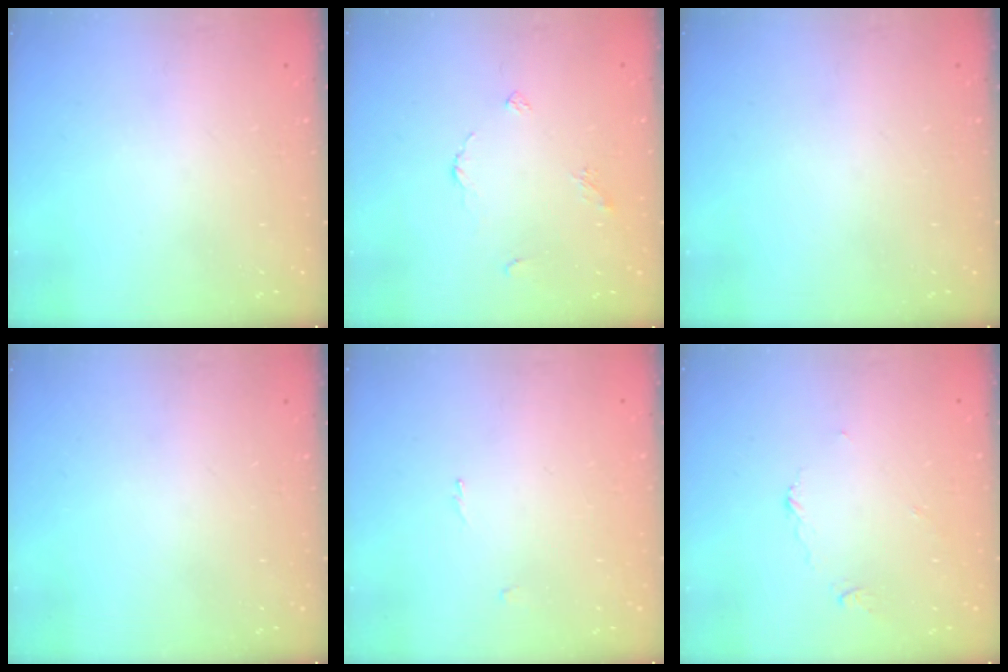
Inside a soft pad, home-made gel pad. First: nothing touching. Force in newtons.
{"total": 4.0, "press": 4.0, "slide": 0.5}
{"total": 0.0}
{"total": 0.0}
{"total": 0.8, "press": 0.8, "slide": 0.3}
{"total": 3.3, "press": 3.3, "slide": 0.4}